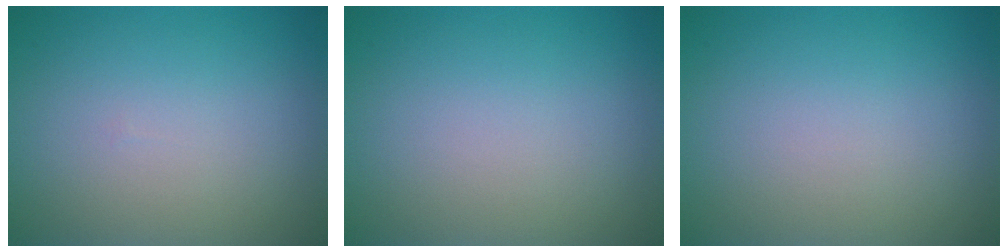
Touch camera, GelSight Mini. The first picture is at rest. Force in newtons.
{"total": 0.0}
{"total": 0.0}